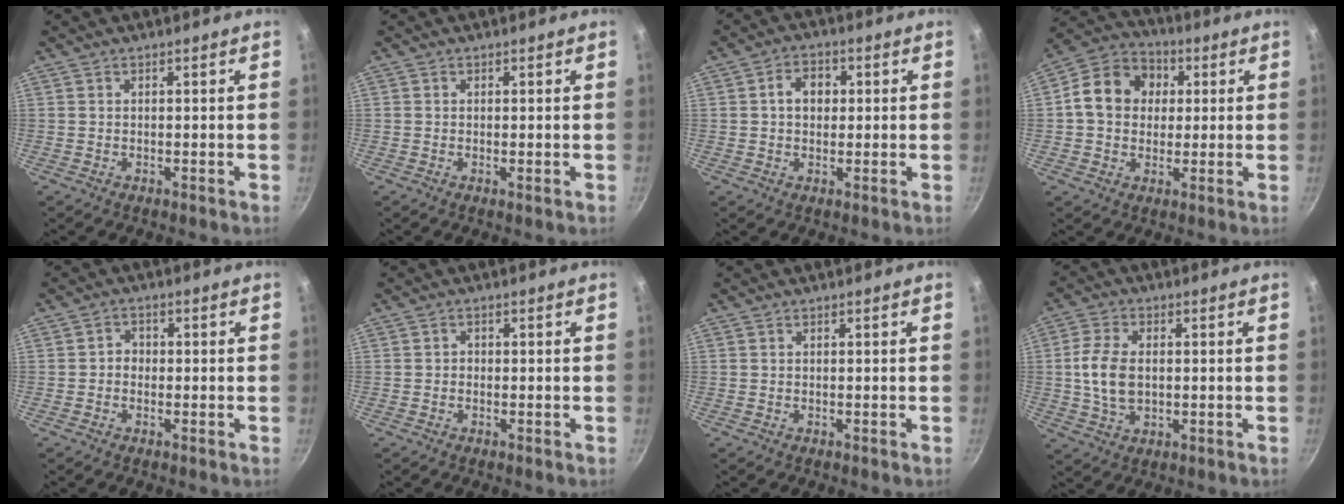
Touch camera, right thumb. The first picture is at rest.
{"total": 0.5, "force": [0.0, 0.1, 0.5], "torque": [-0.010, -0.003, -0.002]}
{"total": 5.2, "force": [0.7, 4.0, 3.2], "torque": [-0.028, 0.010, 0.005]}
{"total": 12.5, "force": [2.0, 10.4, 6.6], "torque": [-0.085, 0.019, 0.013]}
{"total": 2.1, "force": [-0.5, 1.8, 0.9], "torque": [-0.003, 0.009, -0.012]}
{"total": 0.7, "force": [-0.3, 0.6, 0.2], "torque": [-0.002, 0.002, -0.008]}
{"total": 0.0}
{"total": 8.4, "force": [0.2, 5.3, 6.5], "torque": [-0.126, 0.007, 0.004]}